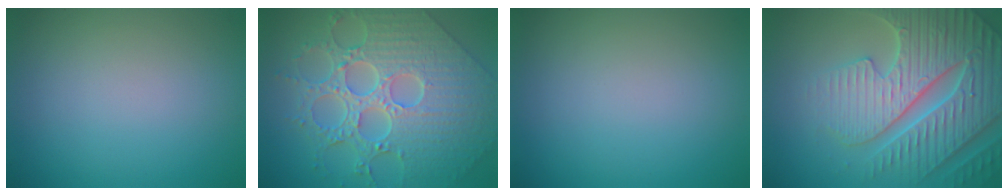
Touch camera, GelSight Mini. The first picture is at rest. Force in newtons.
{"total": 9.3, "press": 7.0, "slide": 6.2}
{"total": 0.0}
{"total": 7.6, "press": 7.4, "slide": 1.7}